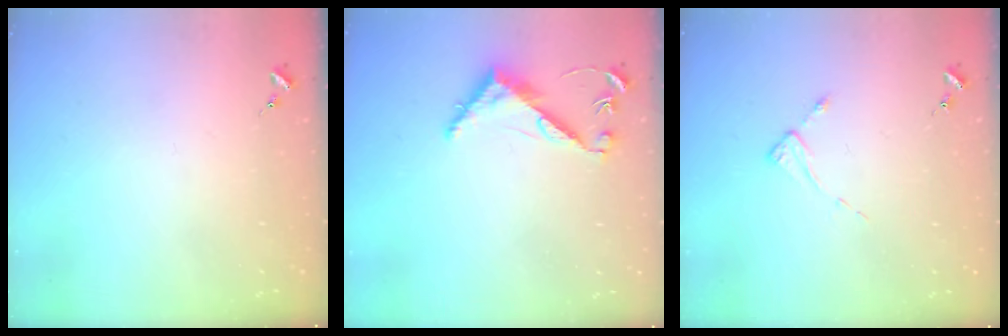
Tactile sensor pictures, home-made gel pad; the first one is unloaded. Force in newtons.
{"total": 7.7, "press": 7.7, "slide": 0.5}
{"total": 2.5, "press": 2.5, "slide": 0.3}